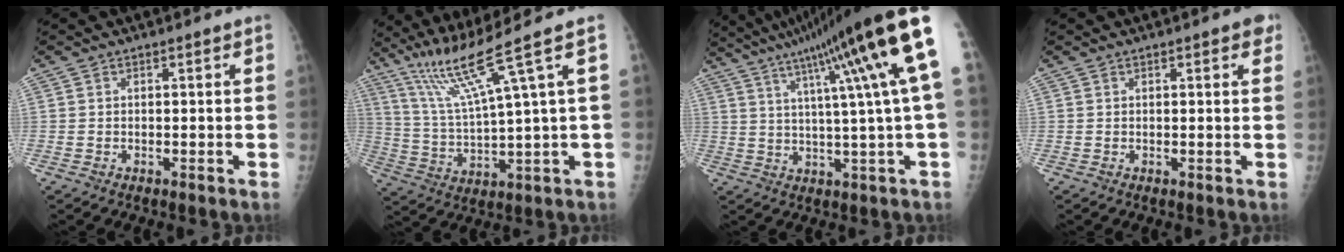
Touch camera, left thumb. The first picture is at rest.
{"total": 12.8, "force": [7.6, -2.0, 10.1], "torque": [-0.187, -0.031, 0.150]}
{"total": 20.0, "force": [9.7, -0.2, 17.6], "torque": [-0.255, 0.008, 0.139]}
{"total": 2.7, "force": [1.3, 0.8, 2.3], "torque": [-0.022, 0.000, 0.012]}